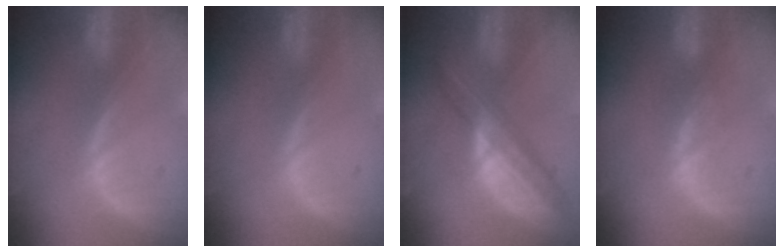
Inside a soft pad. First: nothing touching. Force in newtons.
{"total": 0.0}
{"total": 8.0, "press": 6.7, "slide": 4.3}
{"total": 1.9, "press": 1.8, "slide": 0.5}